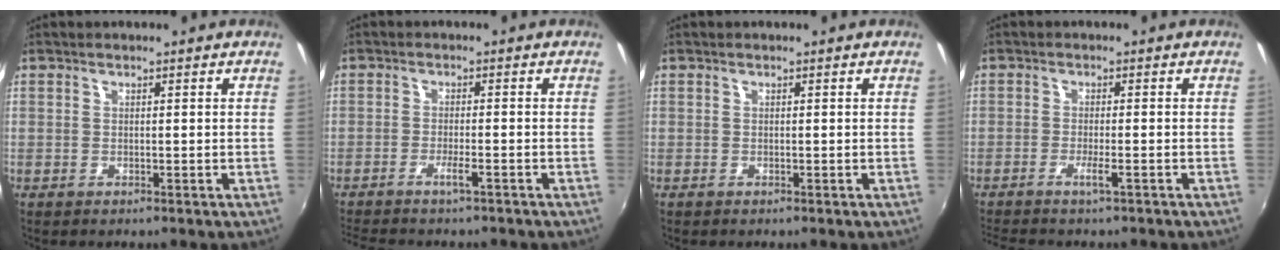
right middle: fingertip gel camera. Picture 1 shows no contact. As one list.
[{"total": 5.0, "force": [-4.2, 0.1, 2.7], "torque": [-0.065, -0.006, -0.074]}, {"total": 0.0}, {"total": 3.9, "force": [-3.1, -0.1, 2.4], "torque": [-0.058, -0.003, -0.058]}]